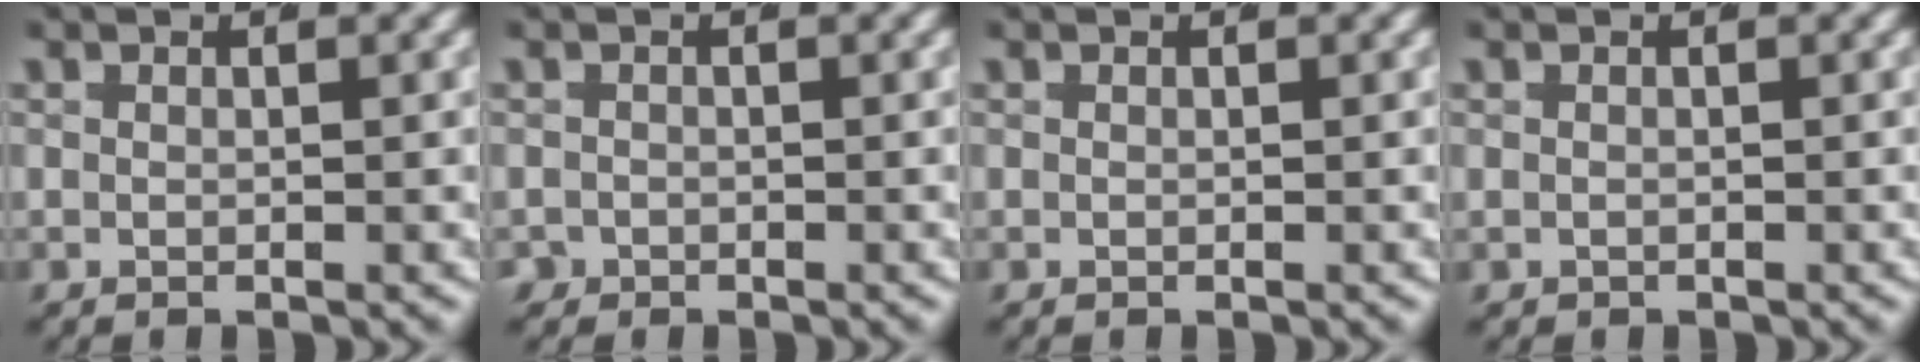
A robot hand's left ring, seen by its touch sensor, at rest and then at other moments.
{"total": 2.6, "force": [-1.2, 2.3, 0.4], "torque": [-0.021, -0.023, -0.021]}
{"total": 0.0}
{"total": 0.7, "force": [-0.3, 0.6, 0.1], "torque": [-0.005, -0.005, -0.004]}